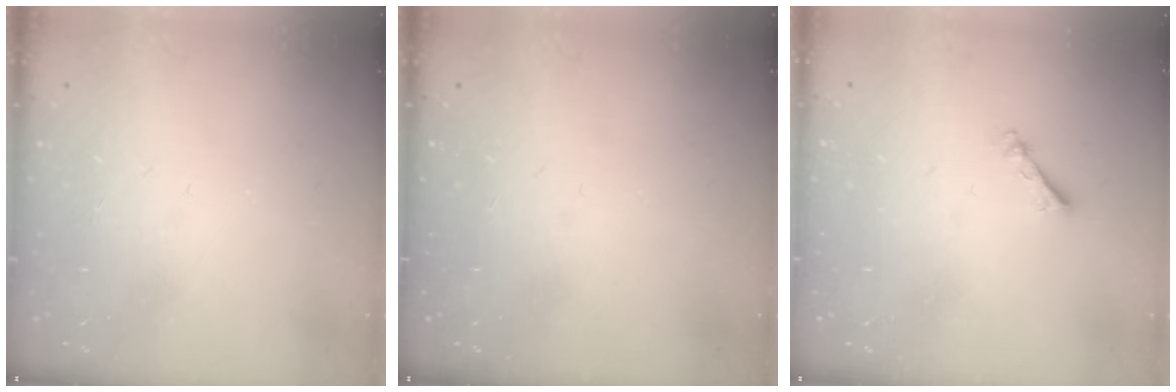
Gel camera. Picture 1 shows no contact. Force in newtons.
{"total": 0.0}
{"total": 2.5, "press": 2.5, "slide": 0.3}